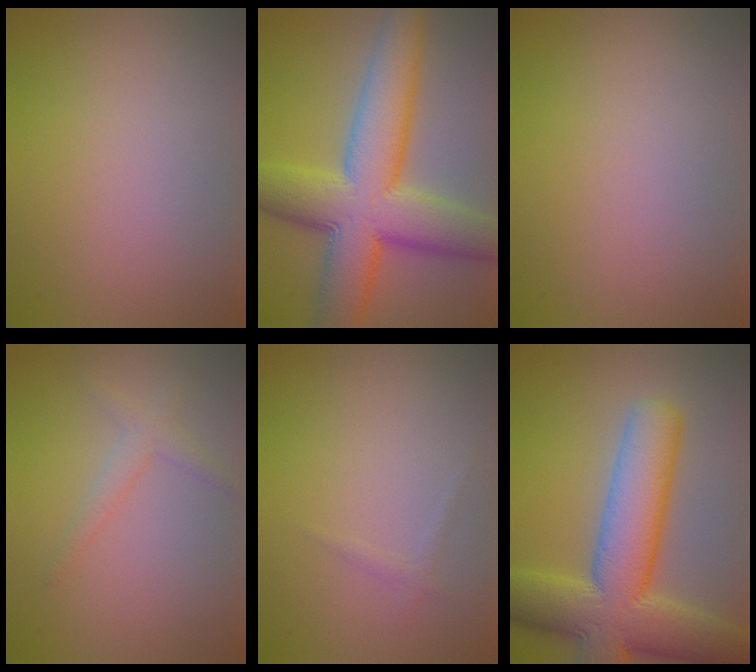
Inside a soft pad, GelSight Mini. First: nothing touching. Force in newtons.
{"total": 11.4, "press": 11.4, "slide": 0.1}
{"total": 0.0}
{"total": 1.6, "press": 1.6, "slide": 0.1}
{"total": 0.6, "press": 0.6, "slide": 0.1}
{"total": 11.5, "press": 11.5, "slide": 0.5}